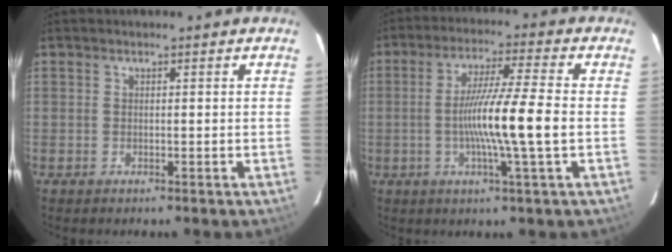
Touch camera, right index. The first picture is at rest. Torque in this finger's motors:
{"motor_torque": [1.51, -0.13, 0.87, 0.21]}